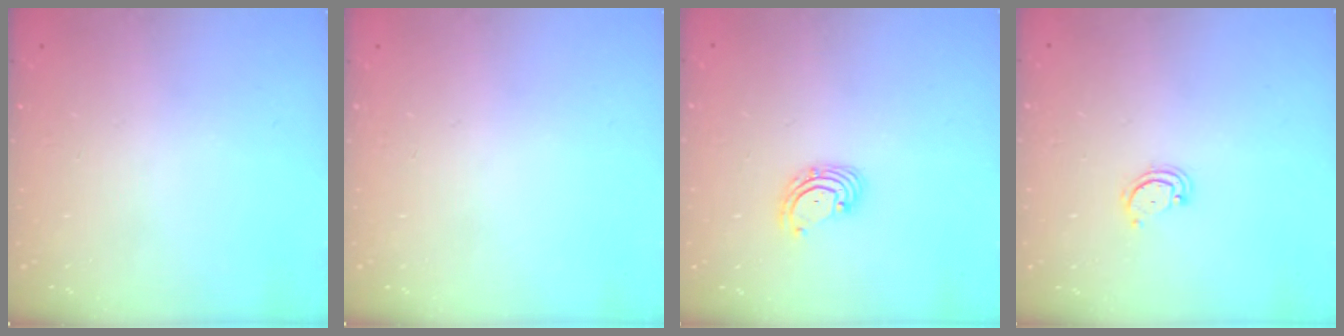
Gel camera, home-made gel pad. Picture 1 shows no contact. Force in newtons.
{"total": 0.0}
{"total": 3.3, "press": 3.3, "slide": 0.5}
{"total": 2.6, "press": 2.6, "slide": 0.3}